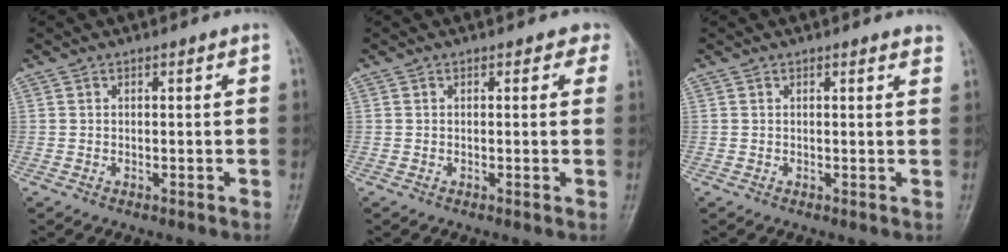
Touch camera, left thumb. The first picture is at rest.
{"total": 2.0, "force": [1.4, 1.3, 0.5], "torque": [0.020, -0.005, 0.001]}
{"total": 1.9, "force": [1.7, 0.4, 0.6], "torque": [-0.003, -0.008, 0.012]}